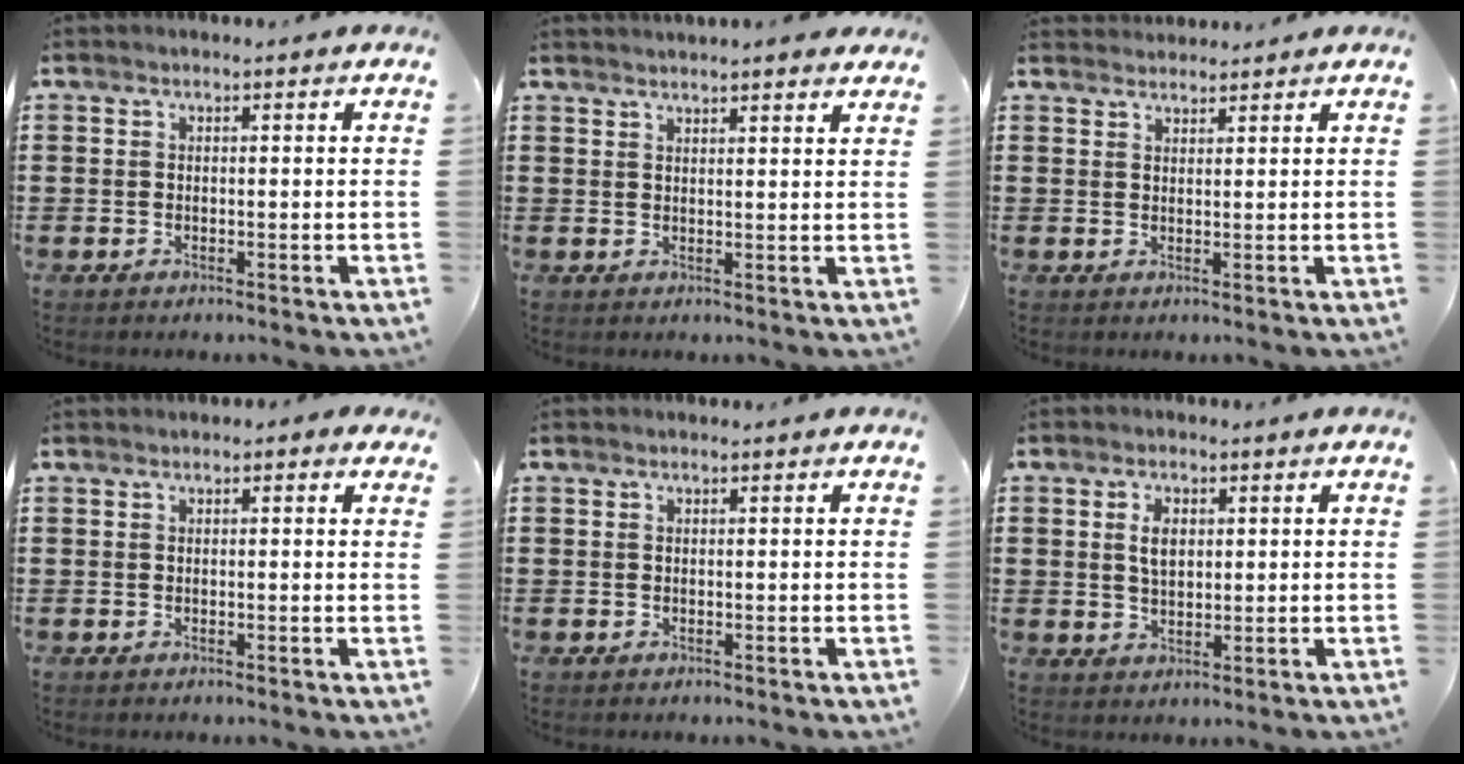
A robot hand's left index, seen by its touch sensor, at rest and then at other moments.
{"total": 2.2, "force": [2.2, -0.1, 0.4], "torque": [-0.013, -0.002, 0.042]}
{"total": 1.7, "force": [1.6, 0.2, -0.2], "torque": [-0.001, 0.001, 0.033]}
{"total": 0.5, "force": [0.2, 0.3, 0.4], "torque": [-0.008, 0.006, 0.003]}
{"total": 0.0}
{"total": 3.5, "force": [0.9, 2.1, 2.7], "torque": [-0.050, 0.007, 0.013]}